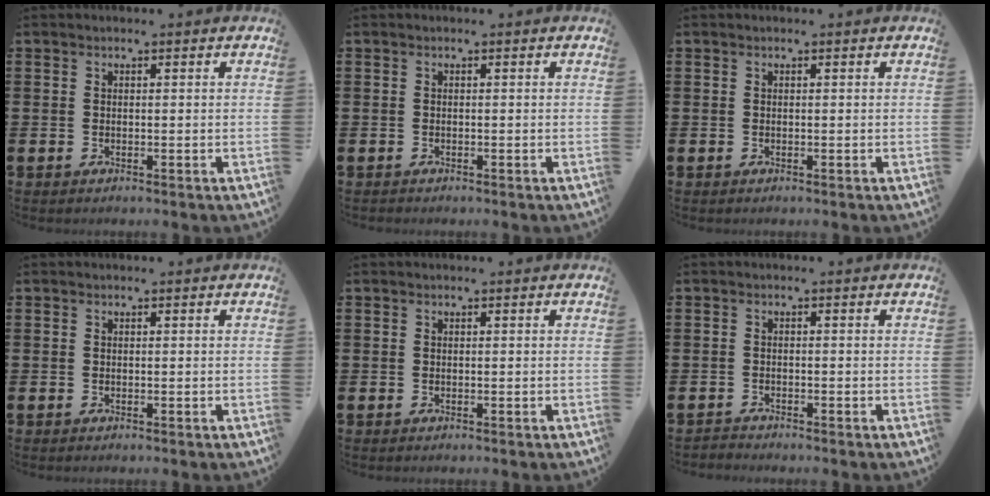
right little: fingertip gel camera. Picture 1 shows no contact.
{"total": 0.0}
{"total": 0.0}
{"total": 0.0}
{"total": 0.0}
{"total": 0.9, "force": [-0.9, 0.0, -0.1], "torque": [-0.001, 0.001, -0.018]}